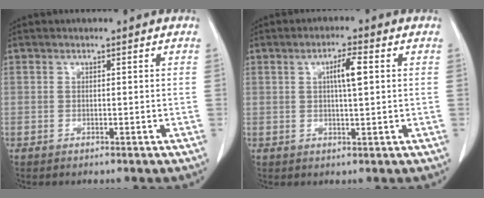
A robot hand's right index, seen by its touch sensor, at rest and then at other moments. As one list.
[{"total": 4.2, "force": [1.0, 0.5, 4.1], "torque": [-0.070, 0.003, 0.015]}]